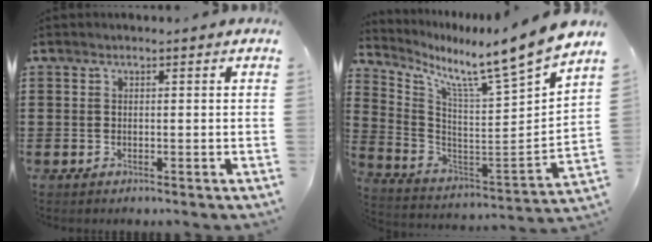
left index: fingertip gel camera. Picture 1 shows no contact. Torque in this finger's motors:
{"motor_torque": [2.14, 0.00, 0.35, 0.11]}